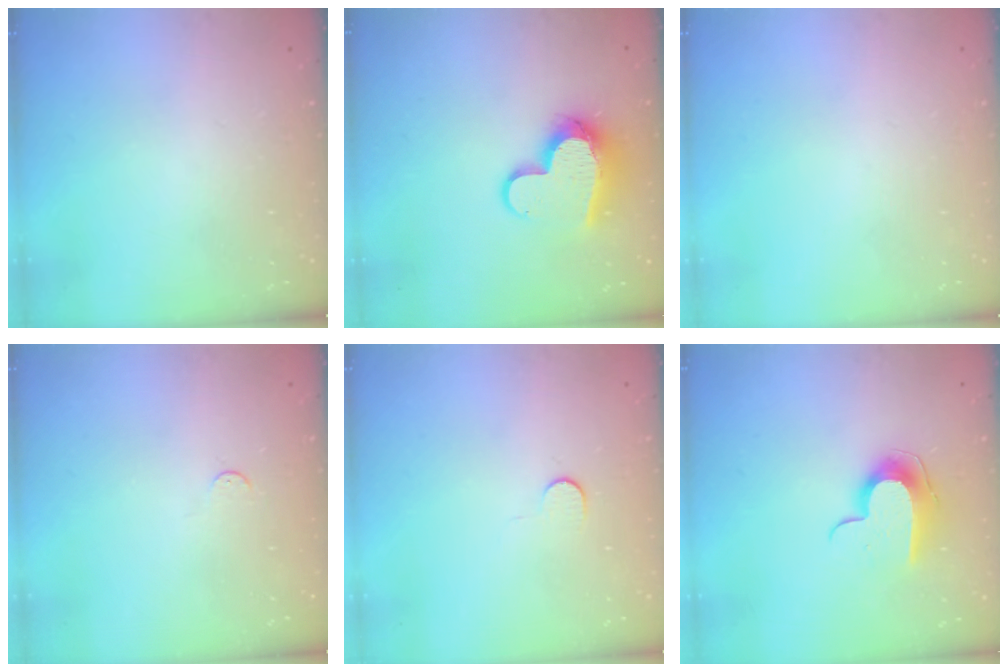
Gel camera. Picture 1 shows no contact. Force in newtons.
{"total": 12.9, "press": 12.8, "slide": 1.3}
{"total": 0.0}
{"total": 2.9, "press": 2.9, "slide": 0.4}
{"total": 3.6, "press": 3.6, "slide": 0.4}
{"total": 9.6, "press": 9.6, "slide": 0.7}